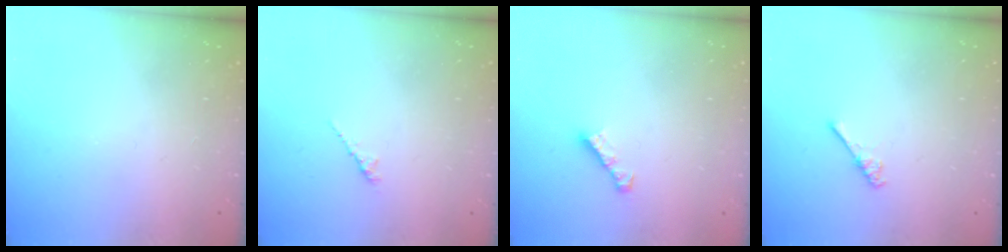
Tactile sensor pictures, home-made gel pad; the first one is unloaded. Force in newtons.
{"total": 2.0, "press": 2.0, "slide": 0.6}
{"total": 3.0, "press": 3.0, "slide": 0.3}
{"total": 2.6, "press": 2.6, "slide": 0.3}